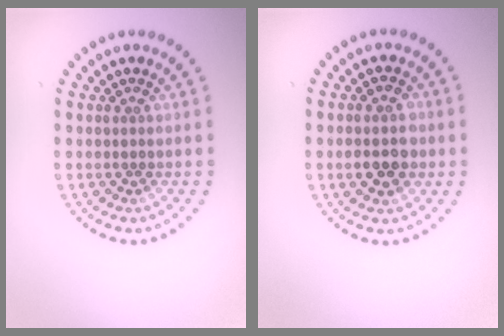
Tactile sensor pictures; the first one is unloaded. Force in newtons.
{"total": 3.0, "press": 3.0, "slide": 0.2}